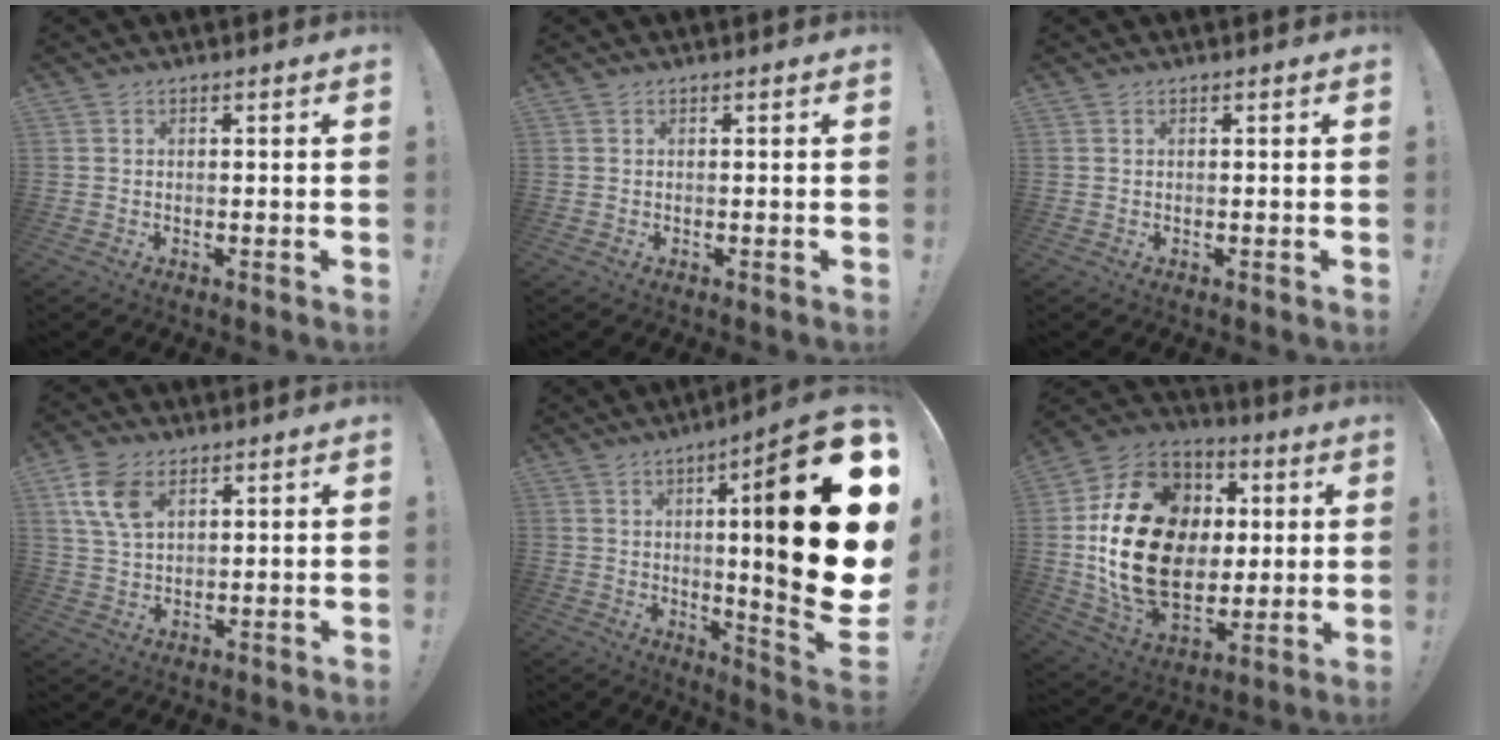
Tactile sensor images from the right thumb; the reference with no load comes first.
{"total": 0.0}
{"total": 0.0}
{"total": 9.6, "force": [4.5, 5.8, 6.1], "torque": [-0.120, -0.007, 0.090]}
{"total": 27.8, "force": [4.6, 5.3, 26.9], "torque": [-0.388, -0.039, 0.074]}
{"total": 26.3, "force": [2.3, 19.9, 17.0], "torque": [-0.312, 0.000, 0.072]}